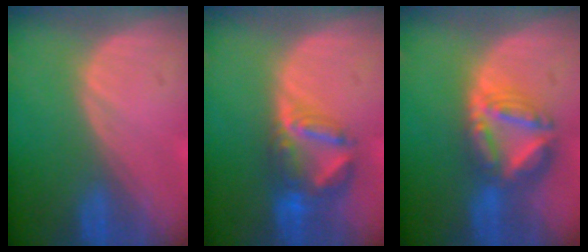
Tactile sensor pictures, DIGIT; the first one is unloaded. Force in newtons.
{"total": 7.1, "press": 6.4, "slide": 3.2}
{"total": 8.1, "press": 7.0, "slide": 4.0}